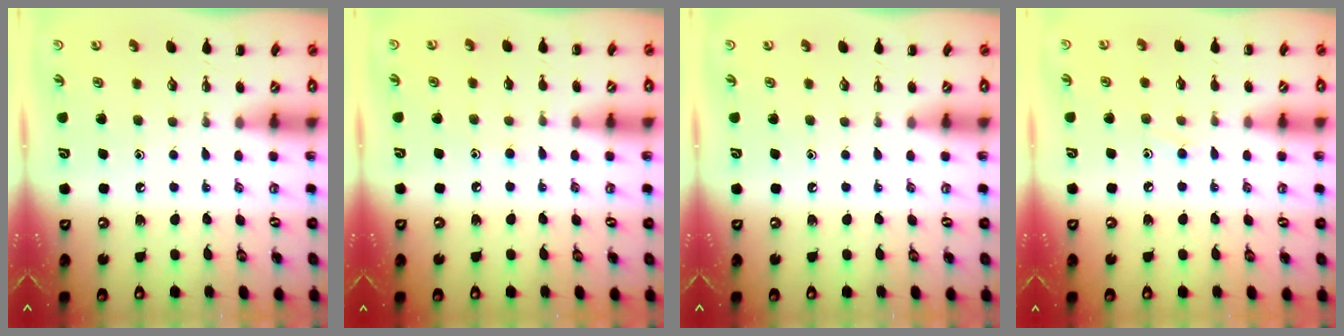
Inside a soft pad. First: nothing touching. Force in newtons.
{"total": 5.4, "press": 5.0, "slide": 2.0}
{"total": 0.0}
{"total": 7.1, "press": 6.7, "slide": 2.4}